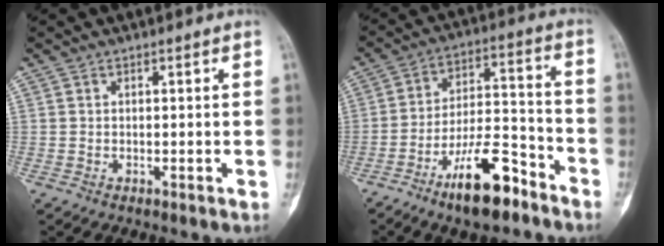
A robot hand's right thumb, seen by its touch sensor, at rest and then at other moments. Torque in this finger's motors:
{"motor_torque": [2.22, 1.05, 1.11, -1.25, 0.34]}